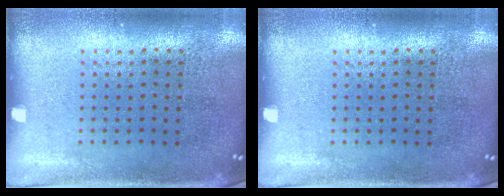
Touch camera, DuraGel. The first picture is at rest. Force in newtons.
{"total": 0.0}